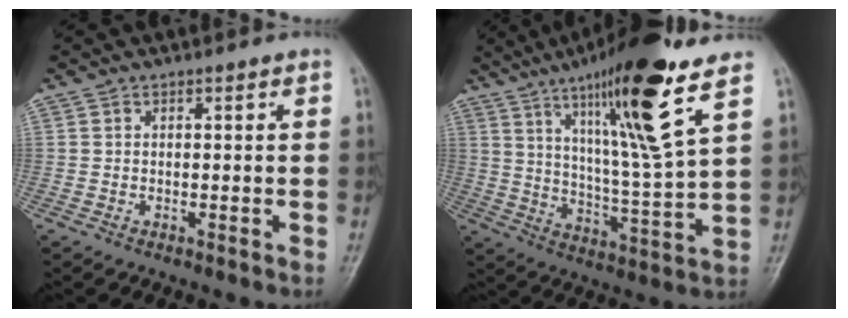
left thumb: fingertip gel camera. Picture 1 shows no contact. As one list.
[{"total": 19.3, "force": [10.9, 1.5, 15.8], "torque": [-0.255, -0.055, 0.184]}]